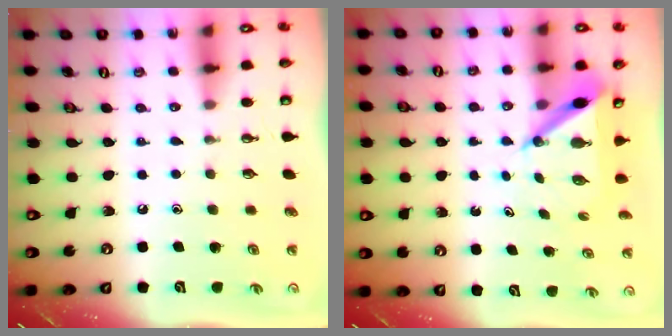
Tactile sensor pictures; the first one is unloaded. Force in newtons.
{"total": 5.9, "press": 5.9, "slide": 0.2}